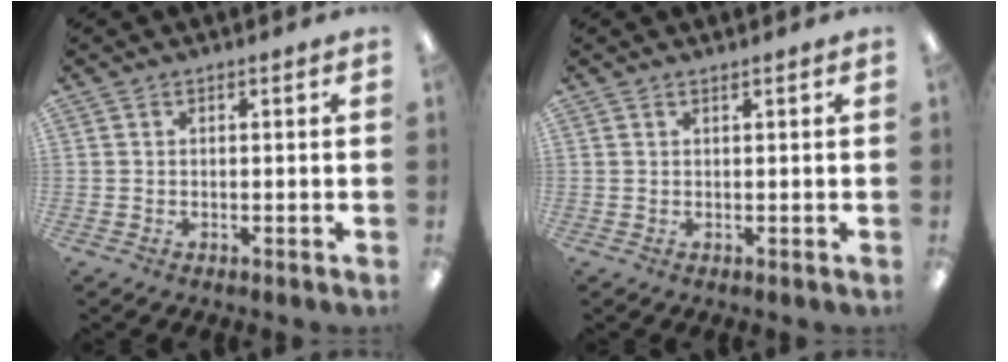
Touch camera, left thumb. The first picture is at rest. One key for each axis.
{"total": 0.5, "fx": 0.5, "fy": 0.0, "fz": 0.1, "tx": -0.002, "ty": 0.001, "tz": 0.010}